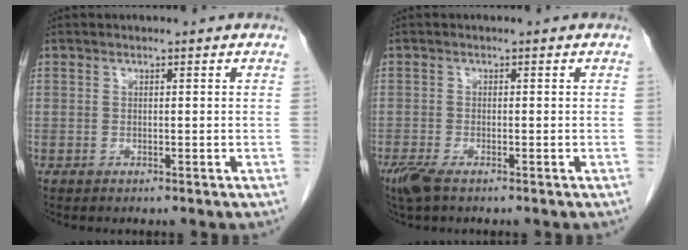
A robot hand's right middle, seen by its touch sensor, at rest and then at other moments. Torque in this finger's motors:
{"motor_torque": [0.60, -0.32, 0.20, 0.06]}